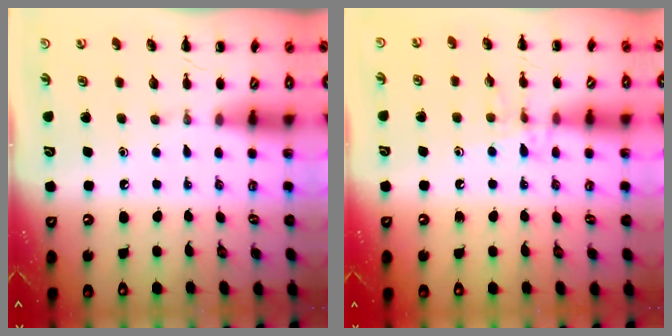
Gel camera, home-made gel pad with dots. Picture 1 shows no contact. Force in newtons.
{"total": 8.5, "press": 8.4, "slide": 1.2}